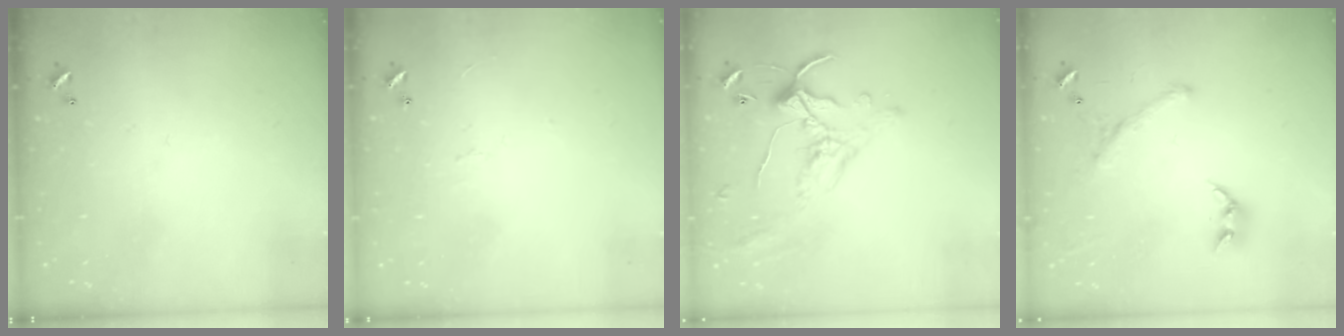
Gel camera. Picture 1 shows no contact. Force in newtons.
{"total": 2.3, "press": 2.2, "slide": 0.6}
{"total": 0.9, "press": 0.1, "slide": 0.9}
{"total": 1.2, "press": 0.5, "slide": 1.1}